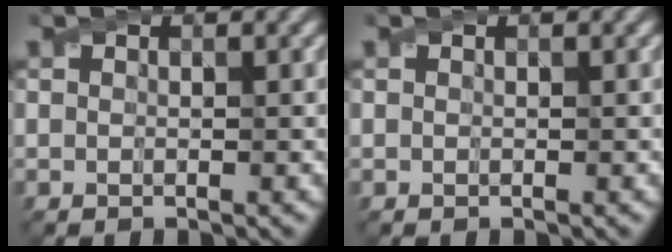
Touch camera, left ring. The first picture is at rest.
{"total": 0.0}